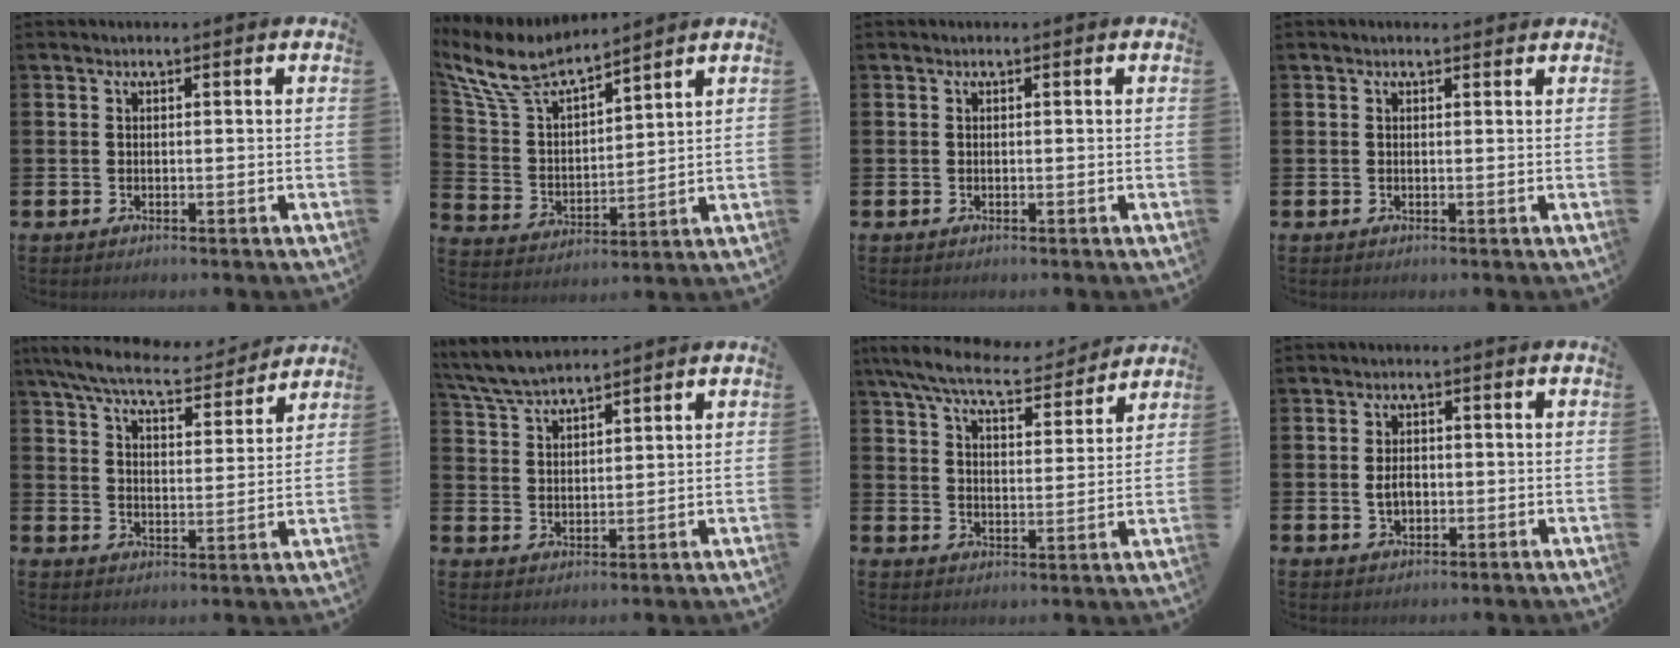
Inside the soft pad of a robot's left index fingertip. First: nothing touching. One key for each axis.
{"total": 8.4, "fx": 7.5, "fy": 2.2, "fz": 2.9, "tx": -0.091, "ty": -0.047, "tz": 0.133}
{"total": 0.0}
{"total": 0.6, "fx": 0.5, "fy": 0.1, "fz": 0.2, "tx": 0.010, "ty": -0.004, "tz": 0.006}
{"total": 7.9, "fx": 7.3, "fy": 1.3, "fz": 2.7, "tx": -0.081, "ty": -0.042, "tz": 0.128}
{"total": 5.7, "fx": 5.4, "fy": 0.9, "fz": 1.4, "tx": -0.046, "ty": -0.019, "tz": 0.100}
{"total": 8.3, "fx": 7.6, "fy": 1.5, "fz": 3.0, "tx": -0.089, "ty": -0.043, "tz": 0.134}
{"total": 2.5, "fx": -0.2, "fy": 1.7, "fz": 1.9, "tx": -0.022, "ty": 0.000, "tz": -0.008}